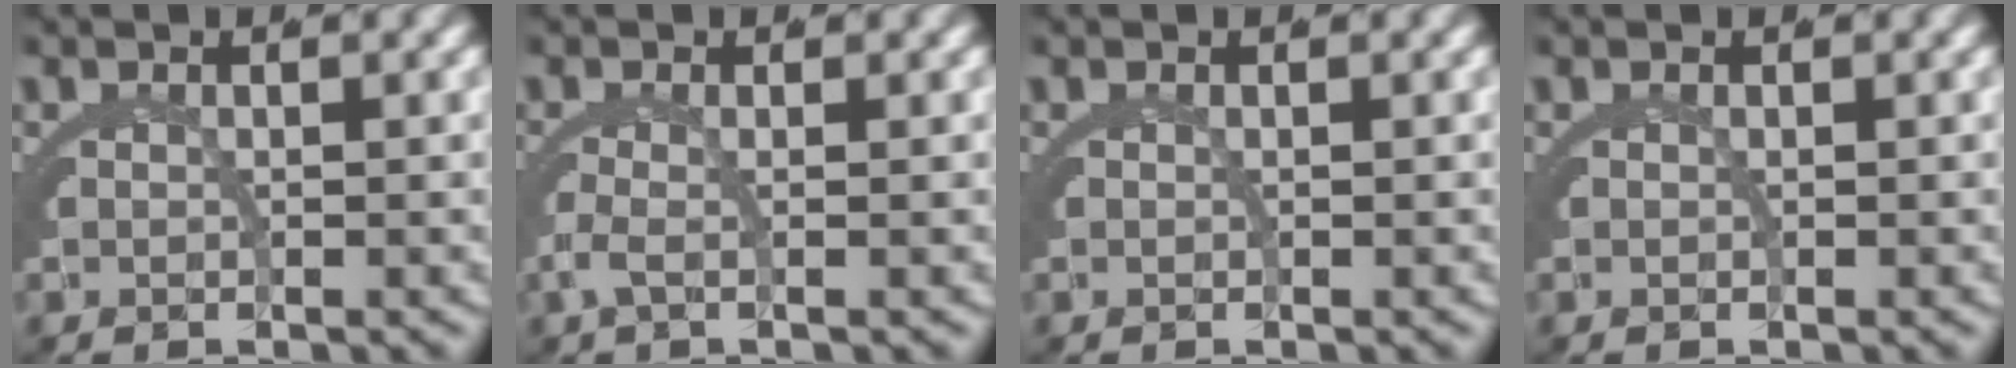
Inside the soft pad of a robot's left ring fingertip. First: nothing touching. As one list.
[{"total": 1.6, "force": [-0.2, 0.0, 1.5], "torque": [-0.045, -0.011, -0.001]}, {"total": 0.0}, {"total": 0.0}]